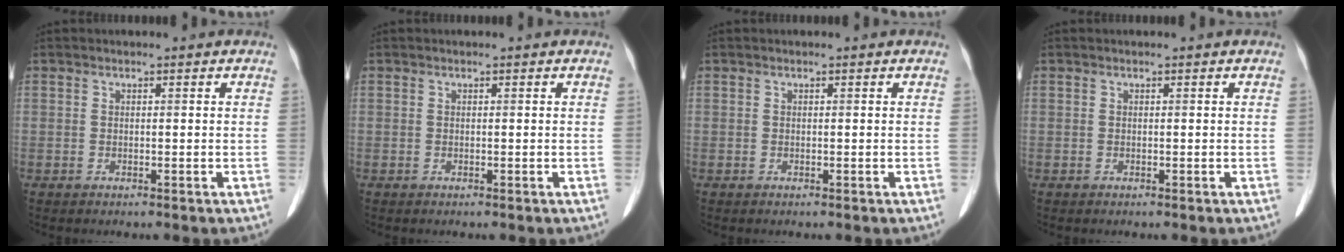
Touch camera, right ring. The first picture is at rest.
{"total": 0.0}
{"total": 0.0}
{"total": 0.0}